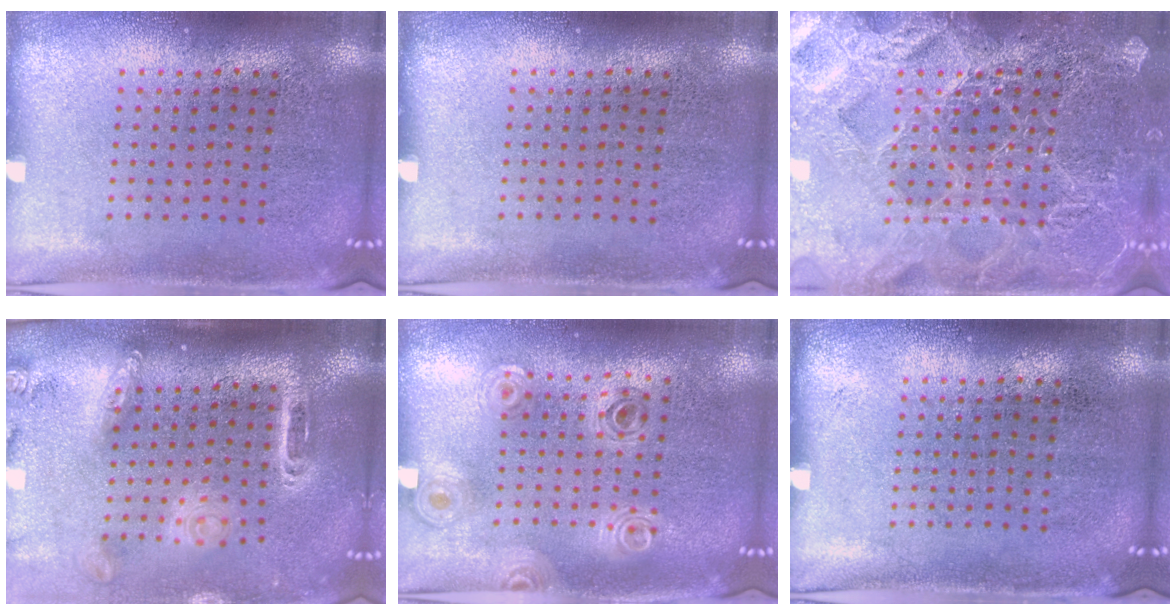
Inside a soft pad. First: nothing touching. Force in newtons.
{"total": 0.0}
{"total": 5.9, "press": 5.9, "slide": 0.7}
{"total": 2.5, "press": 1.9, "slide": 1.7}
{"total": 0.9, "press": 0.9, "slide": 0.2}
{"total": 0.0}